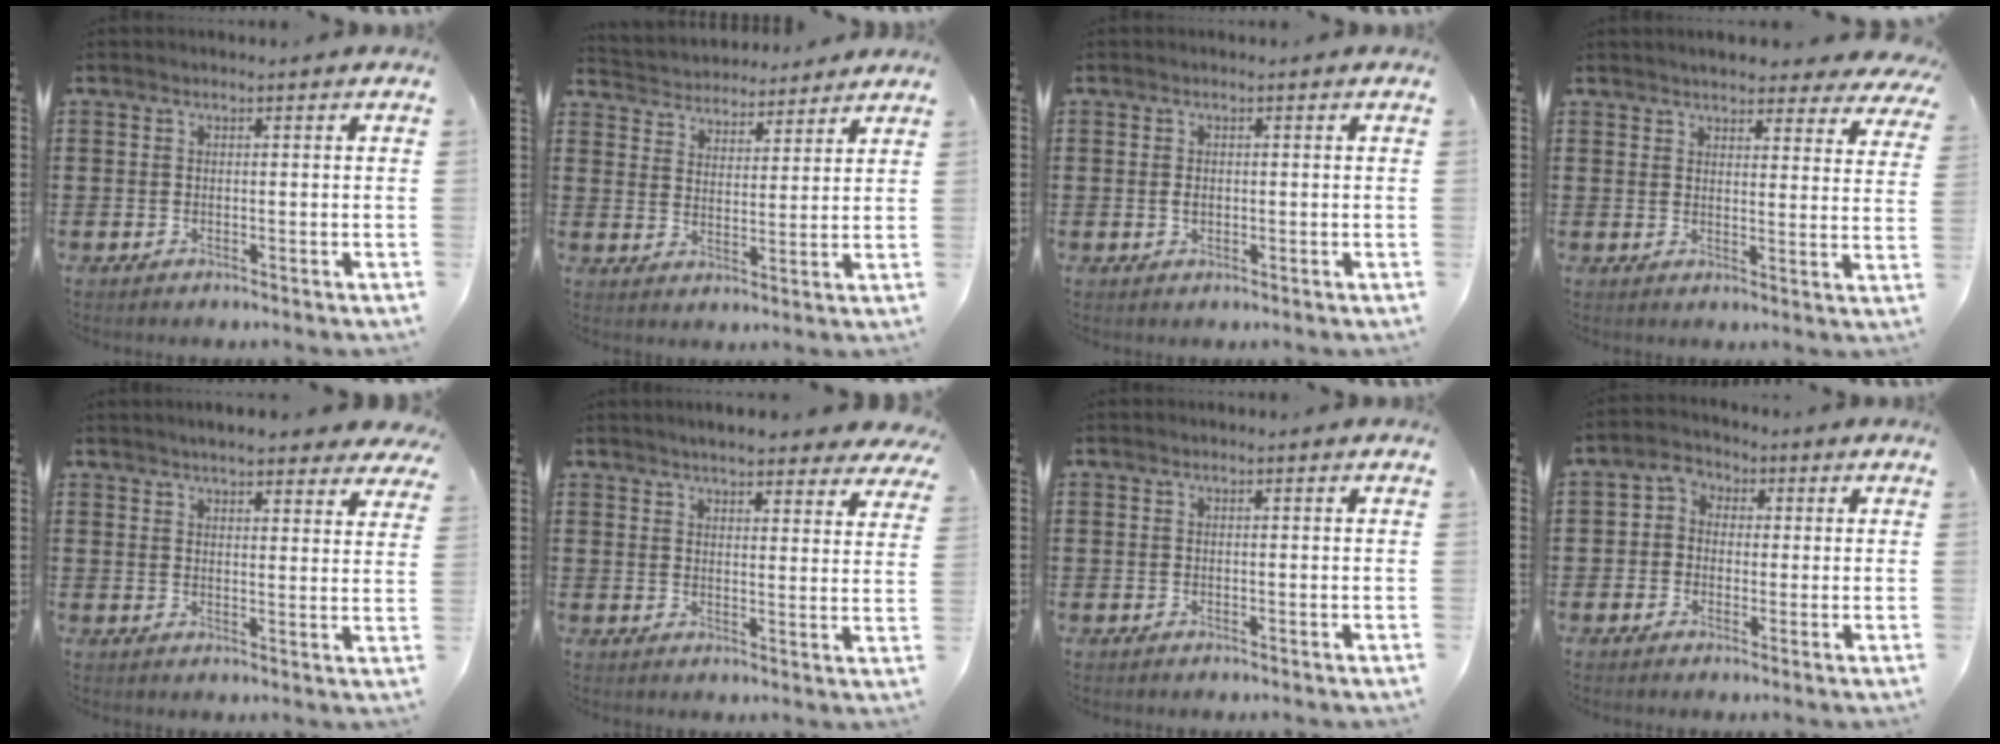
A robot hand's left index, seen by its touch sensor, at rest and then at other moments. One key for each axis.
{"total": 3.8, "fx": 3.6, "fy": 0.8, "fz": -0.7, "tx": -0.008, "ty": -0.022, "tz": 0.062}
{"total": 1.3, "fx": -0.1, "fy": 0.8, "fz": 1.0, "tx": -0.022, "ty": 0.005, "tz": -0.002}
{"total": 4.2, "fx": 4.0, "fy": 0.6, "fz": 1.1, "tx": -0.030, "ty": -0.014, "tz": 0.071}
{"total": 4.5, "fx": 4.2, "fy": 0.5, "fz": 1.6, "tx": -0.037, "ty": -0.012, "tz": 0.075}
{"total": 4.8, "fx": 4.6, "fy": 0.4, "fz": 1.4, "tx": -0.036, "ty": -0.015, "tz": 0.082}
{"total": 0.0}
{"total": 3.0, "fx": -0.7, "fy": 2.9, "fz": 0.3, "tx": -0.022, "ty": 0.013, "tz": -0.020}